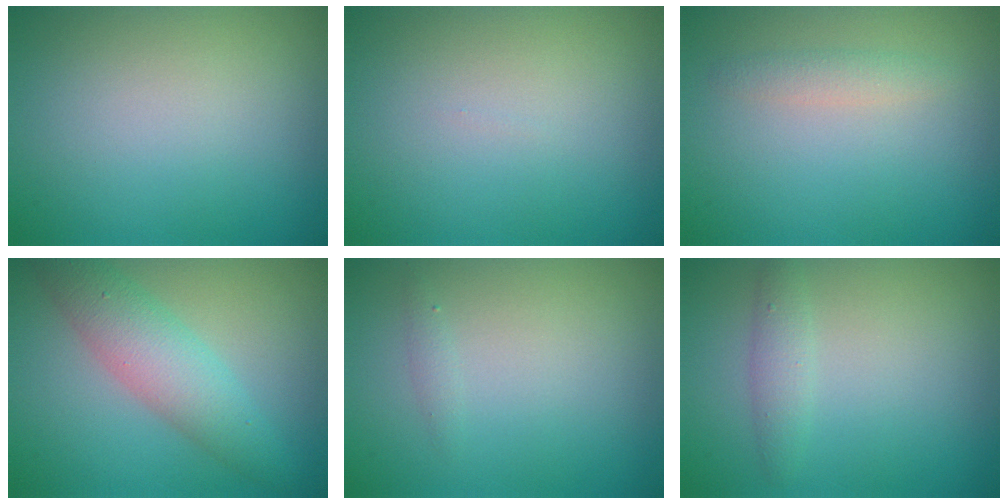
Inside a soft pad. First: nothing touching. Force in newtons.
{"total": 0.0}
{"total": 1.3, "press": 1.3, "slide": 0.0}
{"total": 4.6, "press": 4.6, "slide": 0.0}
{"total": 0.6, "press": 0.6, "slide": 0.0}
{"total": 1.6, "press": 1.6, "slide": 0.0}